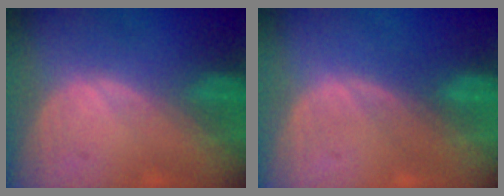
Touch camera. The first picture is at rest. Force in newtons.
{"total": 0.0}